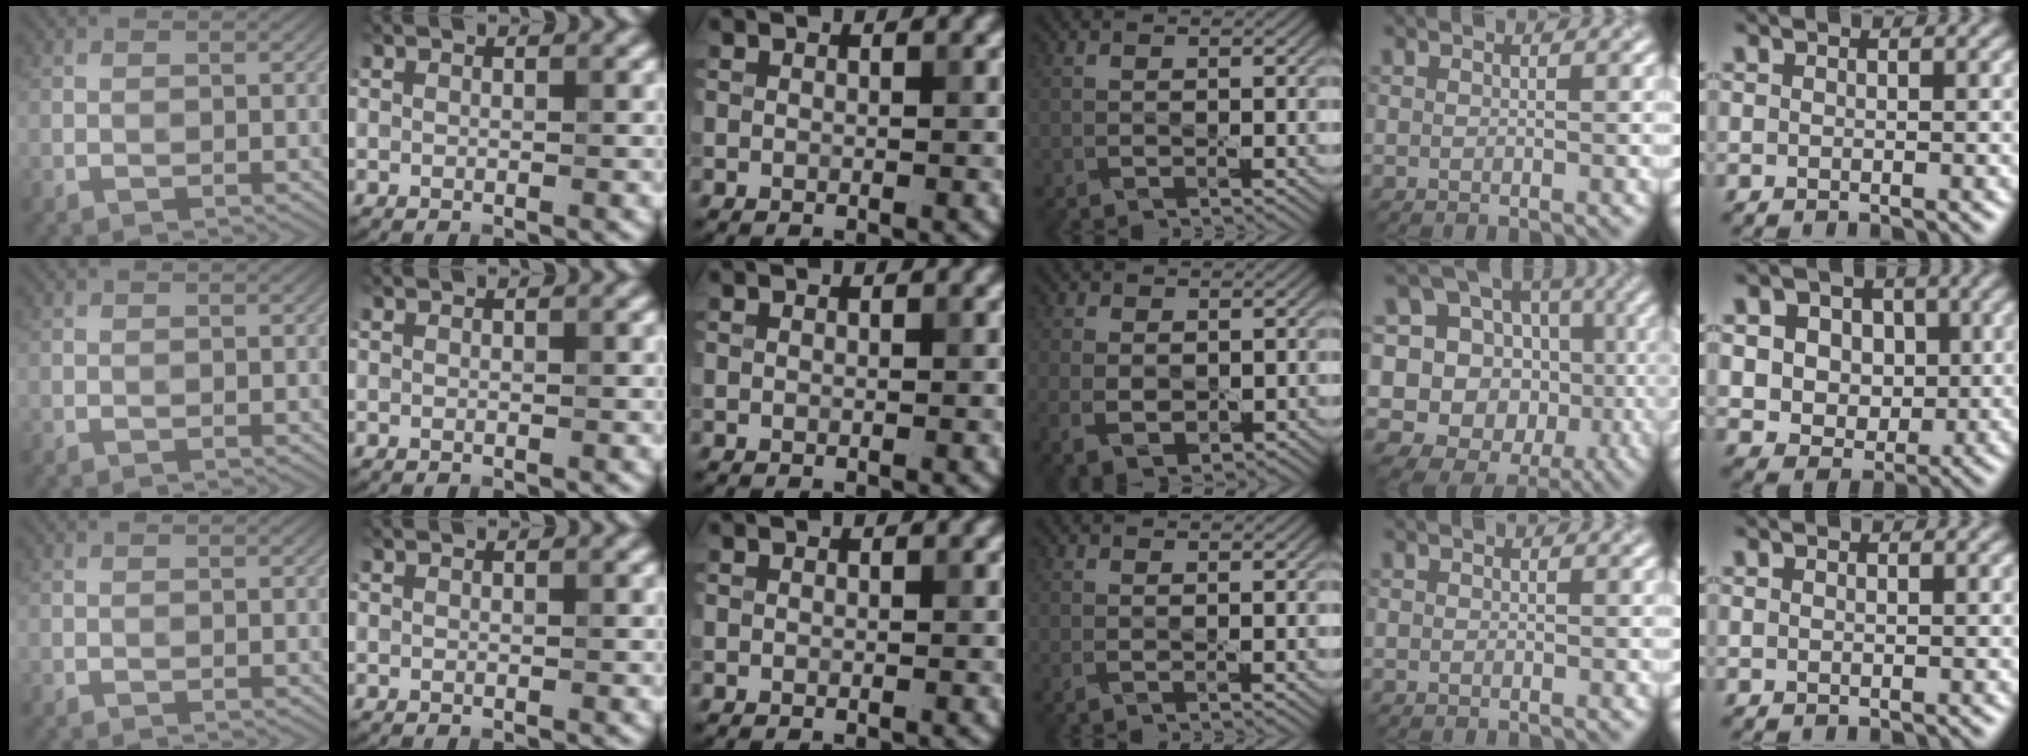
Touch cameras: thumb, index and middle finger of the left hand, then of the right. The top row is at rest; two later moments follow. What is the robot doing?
{"motion": "press", "object": "memory foam"}